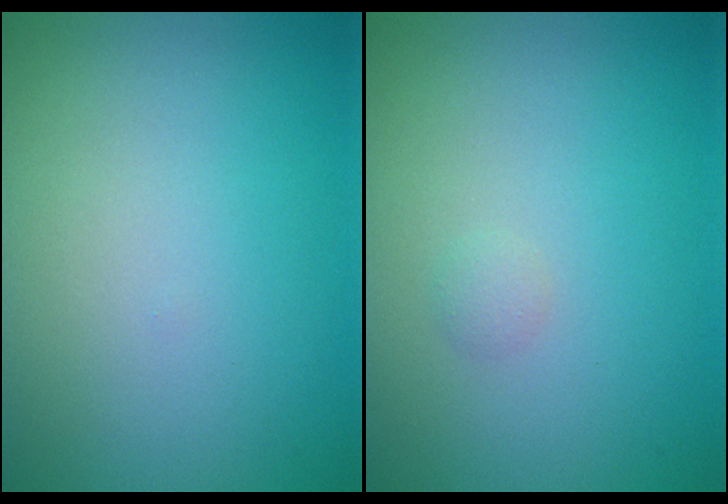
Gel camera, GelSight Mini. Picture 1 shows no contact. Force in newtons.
{"total": 0.6, "press": 0.6, "slide": 0.0}